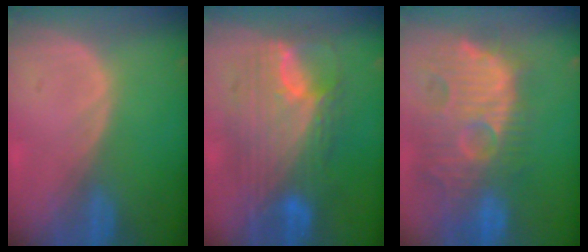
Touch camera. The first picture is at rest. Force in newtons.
{"total": 11.9, "press": 11.9, "slide": 1.1}
{"total": 14.0, "press": 12.4, "slide": 6.4}